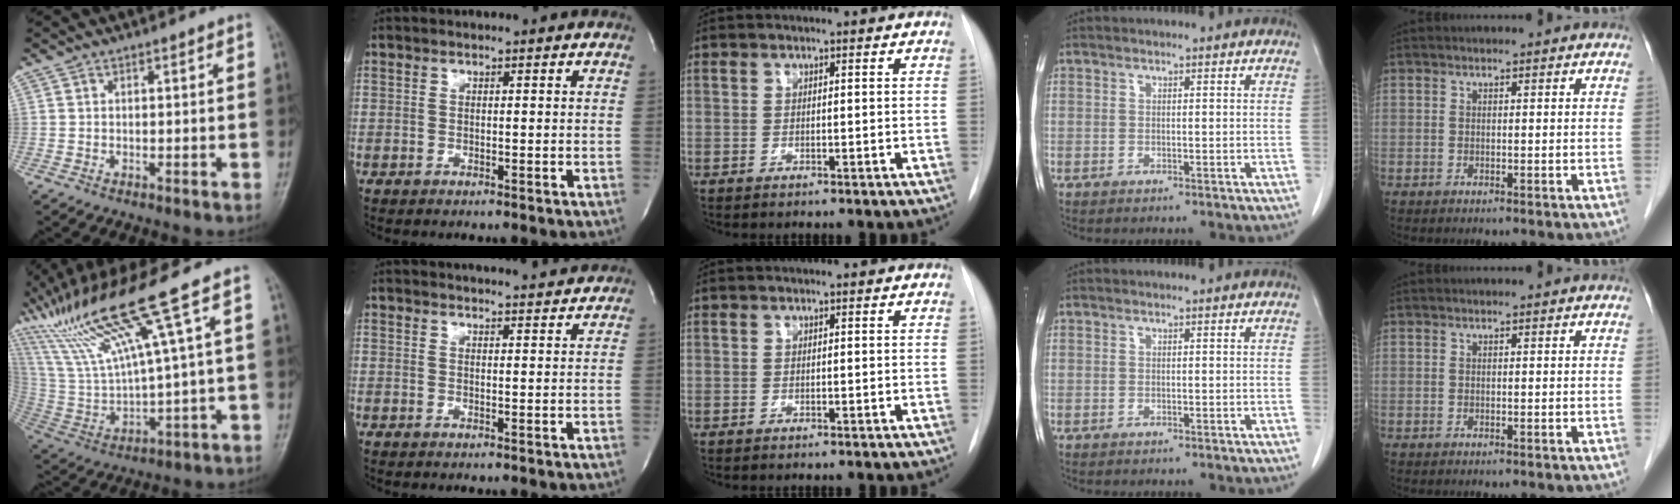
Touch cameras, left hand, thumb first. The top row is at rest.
{"thumb": {"total": 18.0, "force": [11.0, -0.1, 14.3], "torque": [-0.284, -0.029, 0.212]}, "index": {"total": 9.1, "force": [8.9, 0.6, 1.7], "torque": [-0.020, 0.007, 0.101]}}